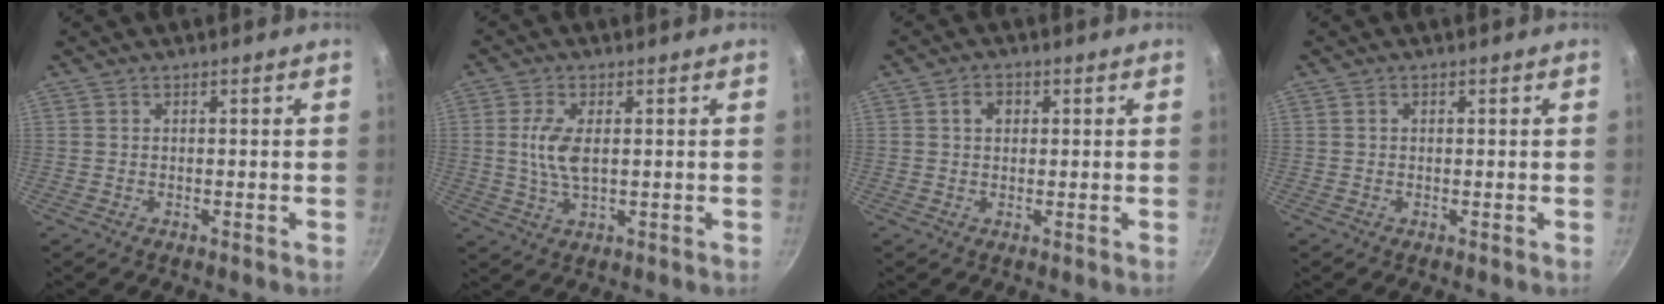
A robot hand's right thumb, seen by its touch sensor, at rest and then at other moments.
{"total": 6.6, "force": [0.7, 3.1, 5.8], "torque": [-0.119, -0.002, 0.013]}
{"total": 3.1, "force": [0.8, 2.4, 1.9], "torque": [-0.018, 0.005, 0.010]}
{"total": 0.8, "force": [0.2, 0.7, 0.5], "torque": [-0.006, 0.005, 0.004]}